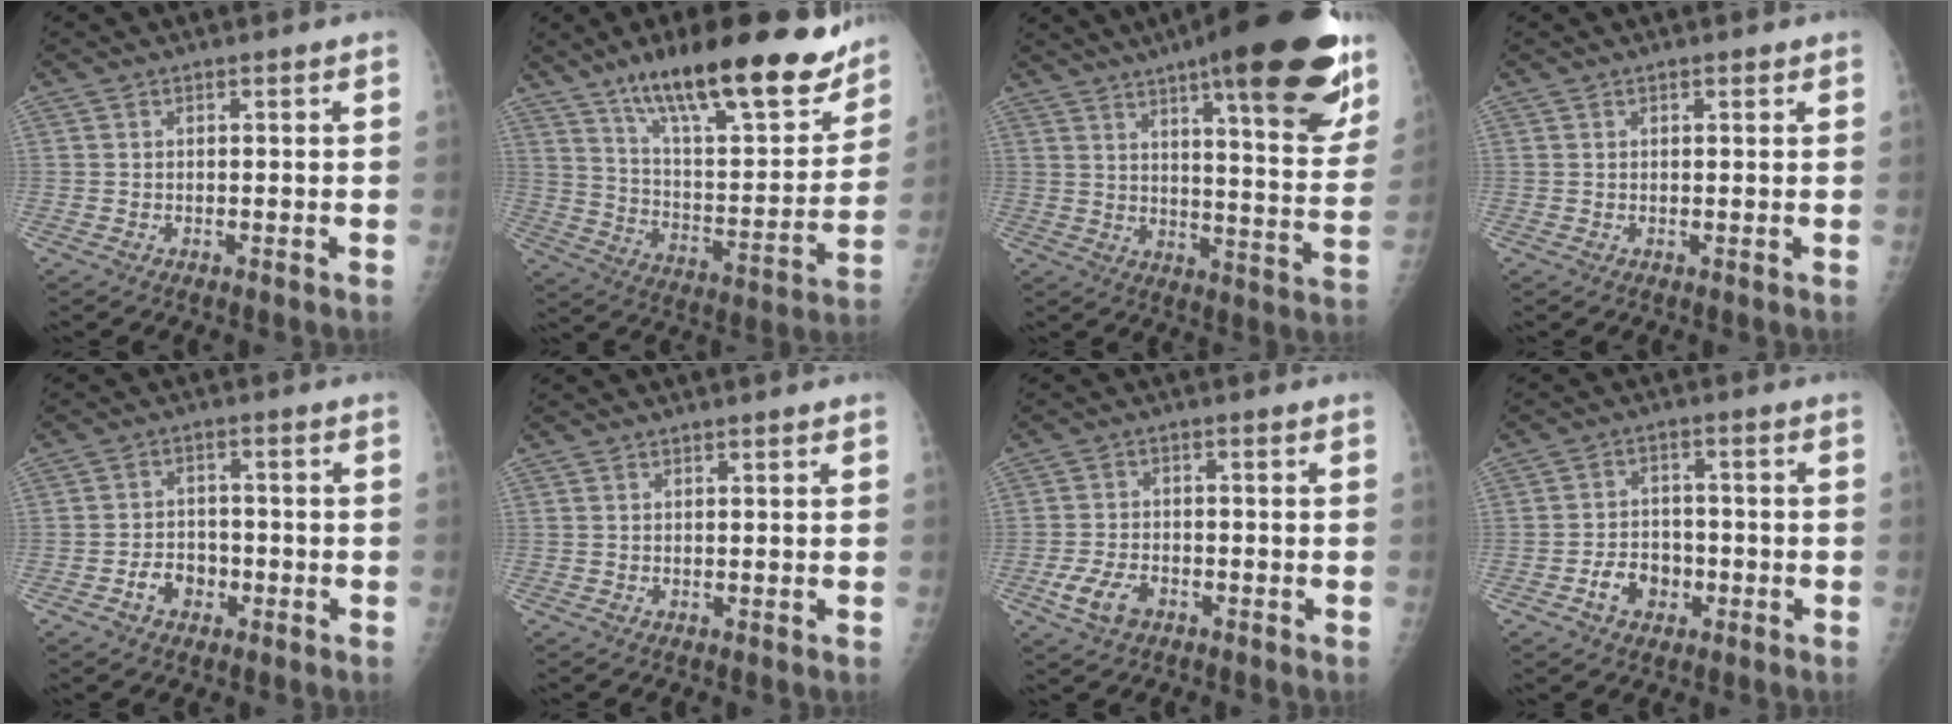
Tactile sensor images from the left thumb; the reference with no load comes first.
{"total": 25.8, "force": [18.1, 7.4, 16.9], "torque": [-0.222, -0.072, 0.290]}
{"total": 27.1, "force": [16.7, 6.0, 20.5], "torque": [-0.263, -0.057, 0.227]}
{"total": 0.9, "force": [0.6, 0.4, 0.7], "torque": [-0.009, -0.001, 0.007]}
{"total": 4.7, "force": [-2.1, 3.6, 2.2], "torque": [-0.017, 0.023, -0.037]}
{"total": 0.7, "force": [0.5, 0.1, 0.4], "torque": [-0.006, -0.001, 0.008]}
{"total": 5.6, "force": [-2.7, 3.3, 3.6], "torque": [-0.073, 0.010, -0.049]}
{"total": 6.0, "force": [-2.5, 4.5, 3.0], "torque": [-0.029, 0.025, -0.042]}